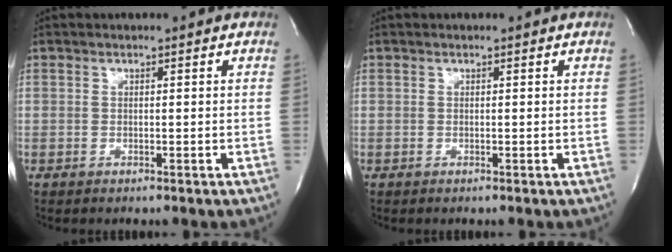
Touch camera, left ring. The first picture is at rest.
{"total": 0.0}